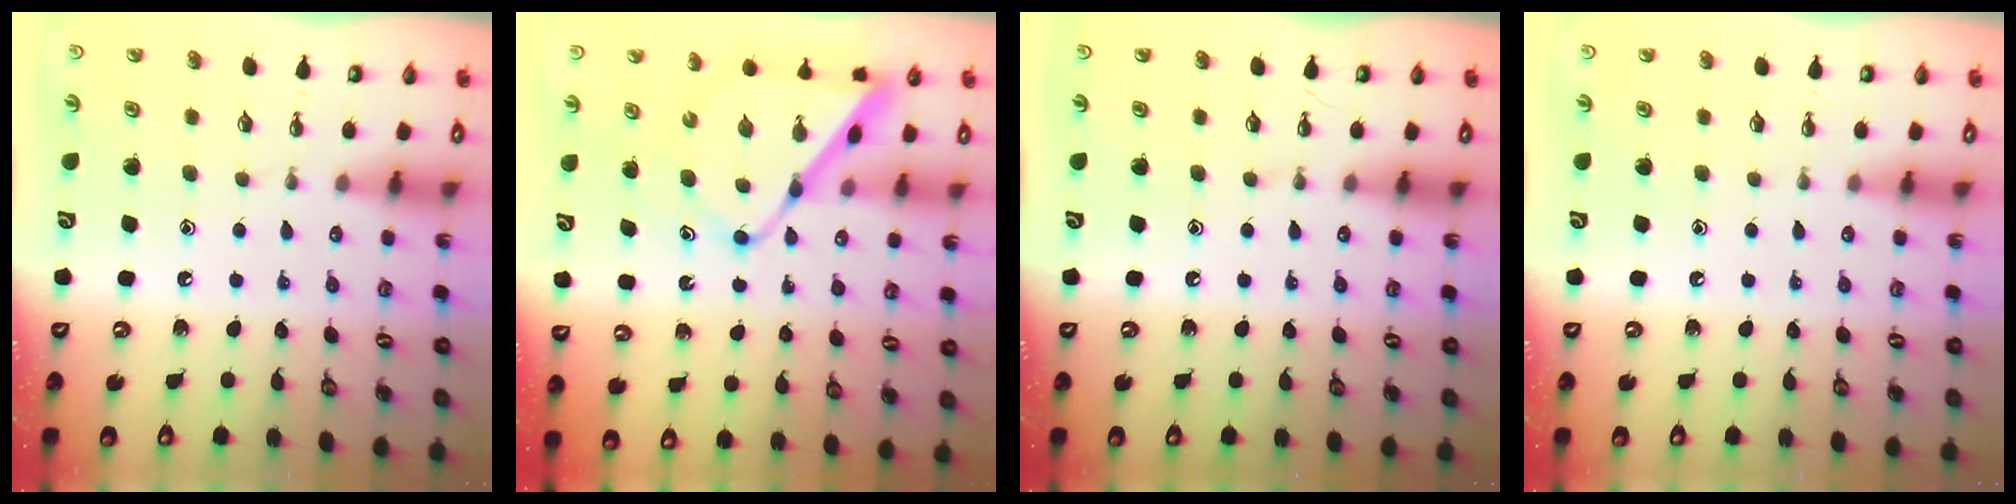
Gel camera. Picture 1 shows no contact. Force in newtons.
{"total": 12.1, "press": 12.0, "slide": 1.0}
{"total": 0.0}
{"total": 0.0}